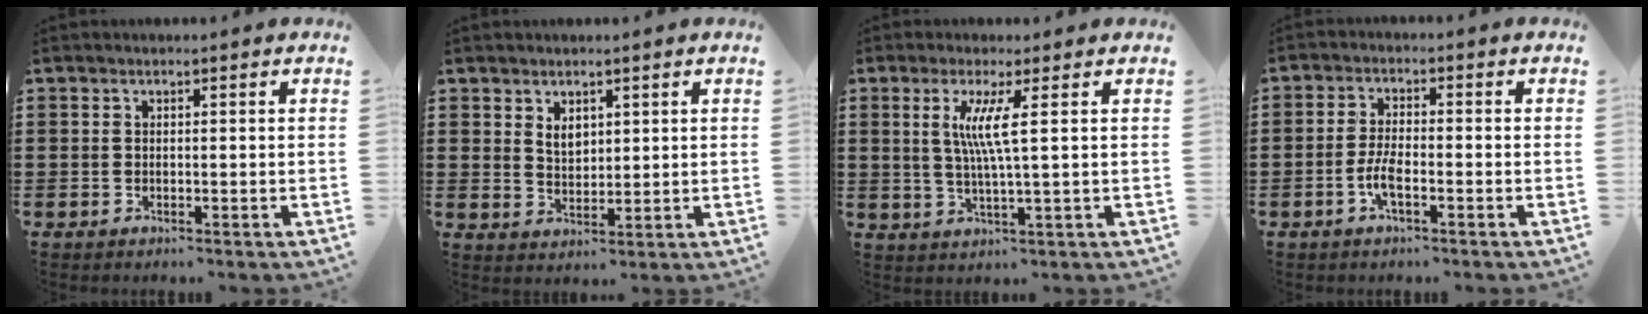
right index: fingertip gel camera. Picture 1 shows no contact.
{"total": 2.9, "force": [1.7, 1.8, 1.4], "torque": [-0.034, 0.004, 0.032]}
{"total": 5.3, "force": [1.2, -0.5, 5.1], "torque": [-0.103, -0.009, 0.016]}
{"total": 4.0, "force": [-1.6, 1.1, 3.5], "torque": [-0.081, -0.004, -0.036]}